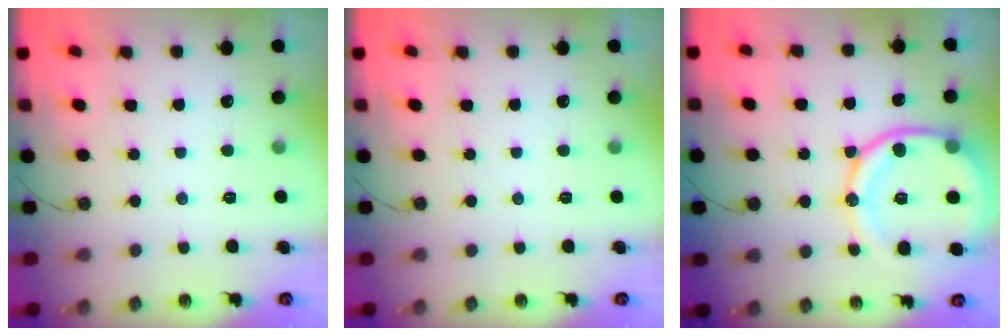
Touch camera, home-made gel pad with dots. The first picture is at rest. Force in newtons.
{"total": 0.0}
{"total": 17.3, "press": 17.3, "slide": 1.7}